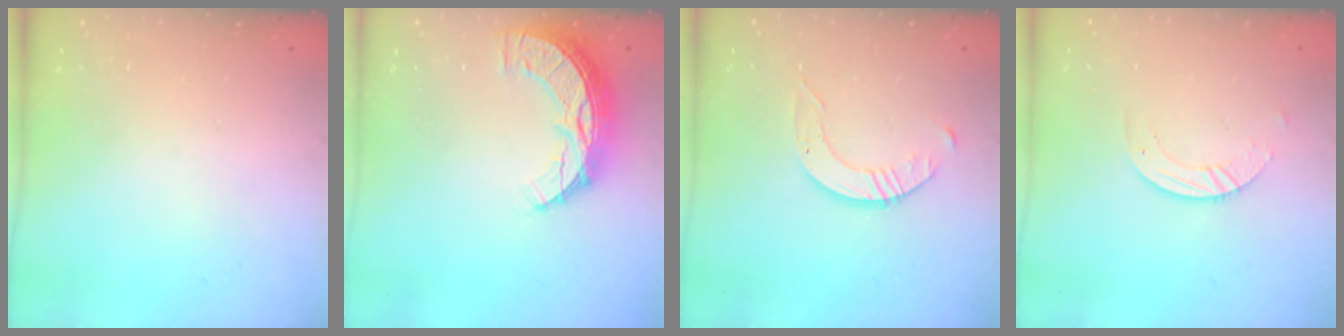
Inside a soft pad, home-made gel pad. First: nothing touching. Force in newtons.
{"total": 10.4, "press": 10.3, "slide": 0.9}
{"total": 3.7, "press": 3.7, "slide": 0.4}
{"total": 3.4, "press": 3.4, "slide": 0.1}